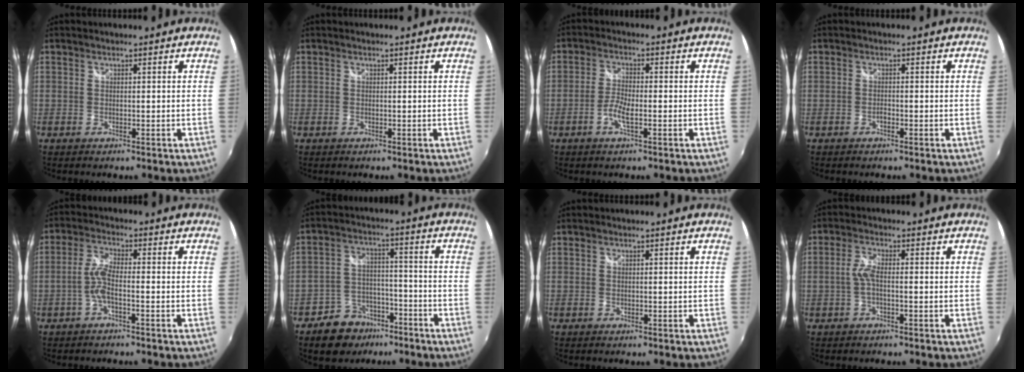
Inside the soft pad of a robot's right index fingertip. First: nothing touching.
{"total": 0.0}
{"total": 3.9, "force": [-1.6, 0.9, 3.4], "torque": [-0.080, 0.001, -0.034]}
{"total": 0.7, "force": [-0.5, 0.3, 0.3], "torque": [-0.006, 0.000, -0.010]}
{"total": 4.2, "force": [-1.5, 0.8, 3.8], "torque": [-0.089, 0.008, -0.033]}
{"total": 9.2, "force": [-6.4, 6.2, 2.2], "torque": [-0.060, 0.024, -0.091]}
{"total": 0.0}
{"total": 2.9, "force": [-0.6, 0.6, 2.8], "torque": [-0.062, 0.004, -0.012]}